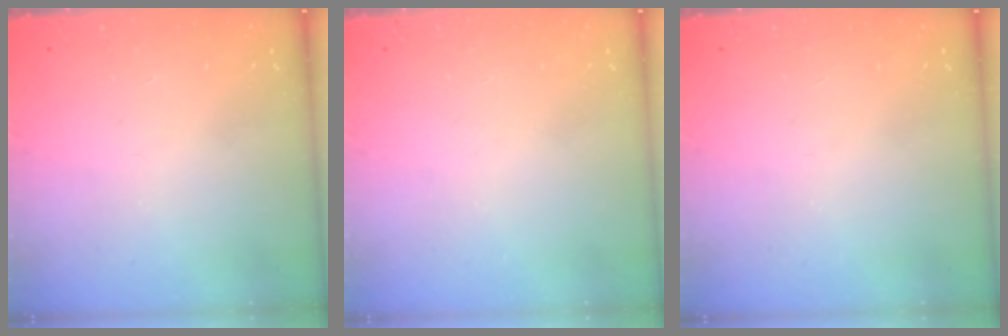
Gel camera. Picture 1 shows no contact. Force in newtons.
{"total": 0.0}
{"total": 0.0}